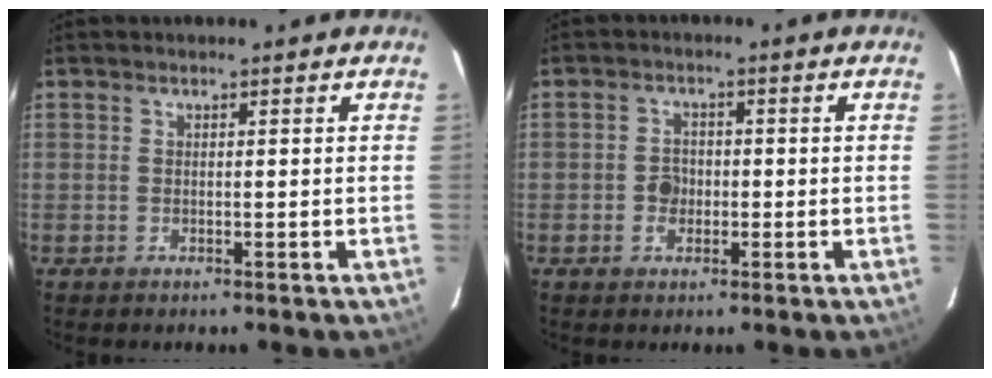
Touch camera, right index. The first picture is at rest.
{"total": 2.7, "force": [-0.7, 2.2, 1.5], "torque": [-0.025, 0.004, -0.010]}